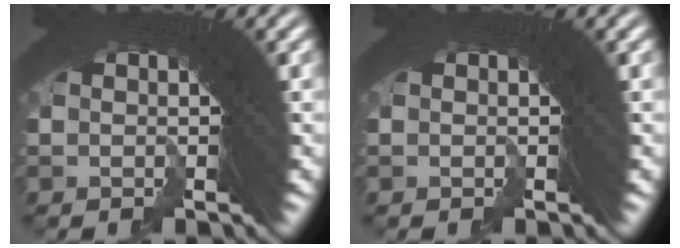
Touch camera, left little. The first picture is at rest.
{"total": 0.0}